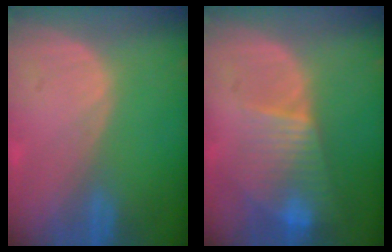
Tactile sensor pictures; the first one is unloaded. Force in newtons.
{"total": 8.0, "press": 6.9, "slide": 4.1}